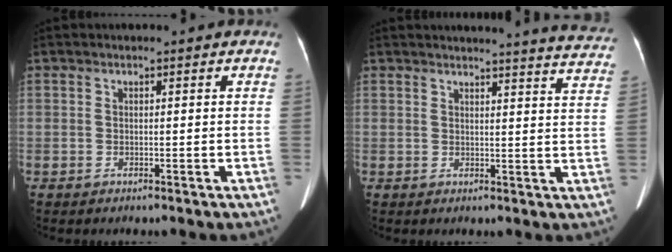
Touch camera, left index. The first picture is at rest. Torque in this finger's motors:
{"motor_torque": [0.84, -1.30, 0.08, 0.04]}